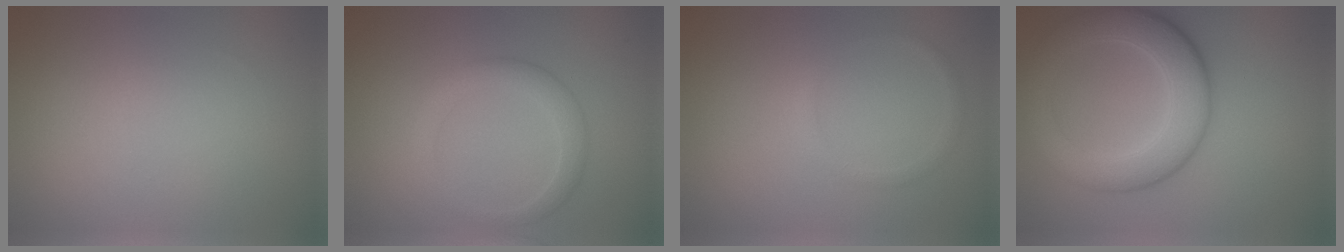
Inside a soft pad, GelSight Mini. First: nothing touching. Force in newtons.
{"total": 2.6, "press": 2.5, "slide": 0.2}
{"total": 0.9, "press": 0.9, "slide": 0.1}
{"total": 7.0, "press": 6.9, "slide": 0.4}